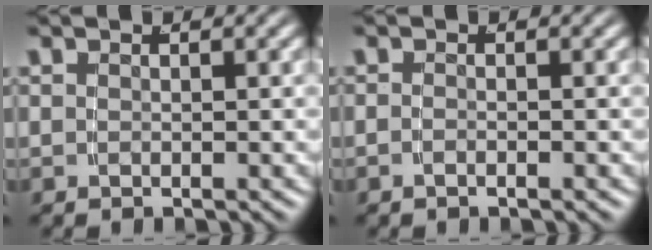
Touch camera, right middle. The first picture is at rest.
{"total": 0.6, "force": [-0.5, 0.0, 0.3], "torque": [-0.006, 0.000, -0.013]}